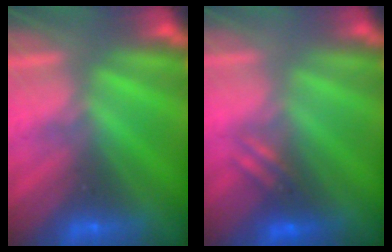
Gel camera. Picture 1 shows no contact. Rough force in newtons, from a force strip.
{"total": 2.5}